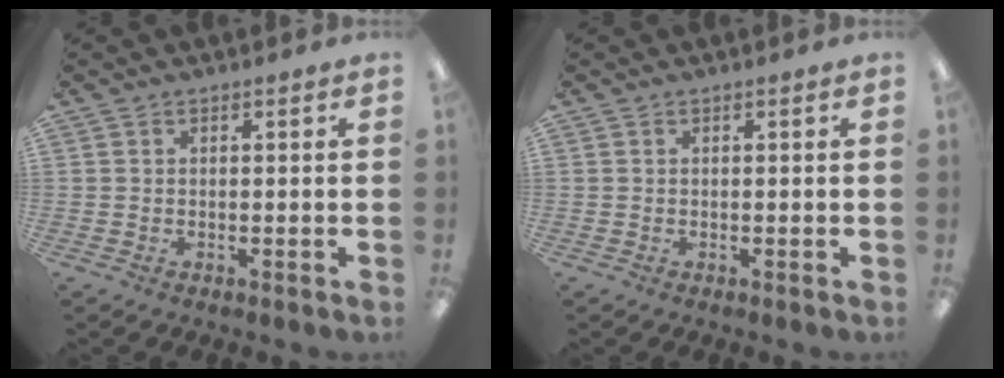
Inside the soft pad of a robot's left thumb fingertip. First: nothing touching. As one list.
[{"total": 0.0}]